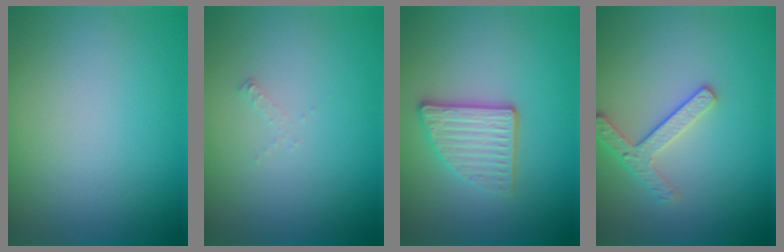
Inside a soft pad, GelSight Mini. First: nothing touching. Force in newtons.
{"total": 0.5, "press": 0.5, "slide": 0.1}
{"total": 3.6, "press": 3.0, "slide": 1.9}
{"total": 2.5, "press": 2.4, "slide": 0.5}